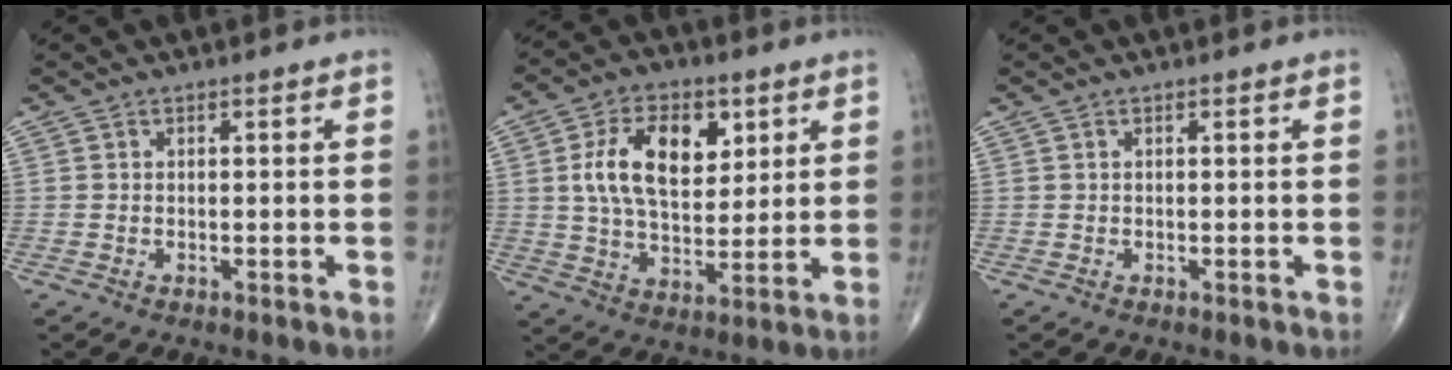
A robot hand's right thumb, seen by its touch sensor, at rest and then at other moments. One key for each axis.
{"total": 14.6, "fx": 4.3, "fy": 8.6, "fz": 11.0, "tx": -0.165, "ty": -0.013, "tz": 0.078}
{"total": 0.0}